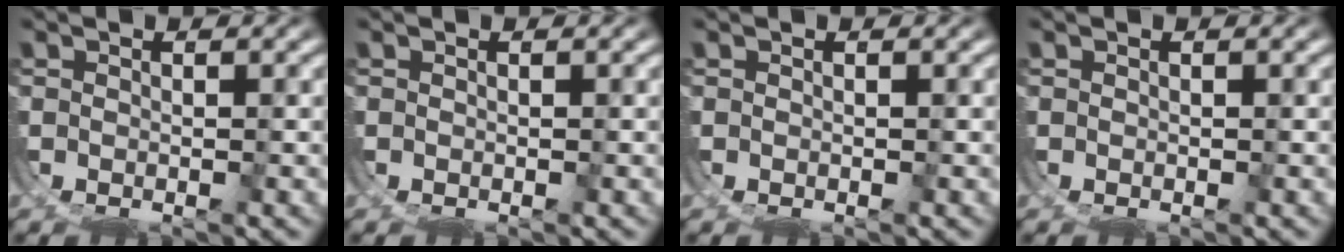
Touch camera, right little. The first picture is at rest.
{"total": 0.0}
{"total": 0.0}
{"total": 0.0}